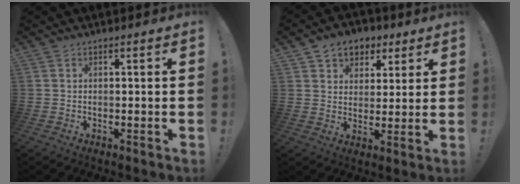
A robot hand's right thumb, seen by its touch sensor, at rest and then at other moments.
{"total": 7.2, "force": [3.4, 6.1, 1.6], "torque": [-0.012, -0.019, 0.067]}